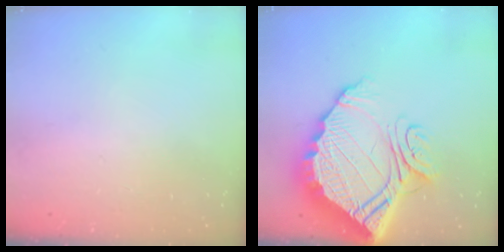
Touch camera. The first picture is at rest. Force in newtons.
{"total": 23.2, "press": 23.1, "slide": 2.4}